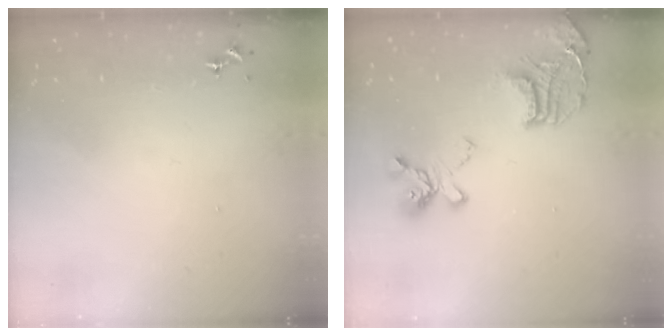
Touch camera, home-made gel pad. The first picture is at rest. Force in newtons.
{"total": 20.2, "press": 20.1, "slide": 2.1}